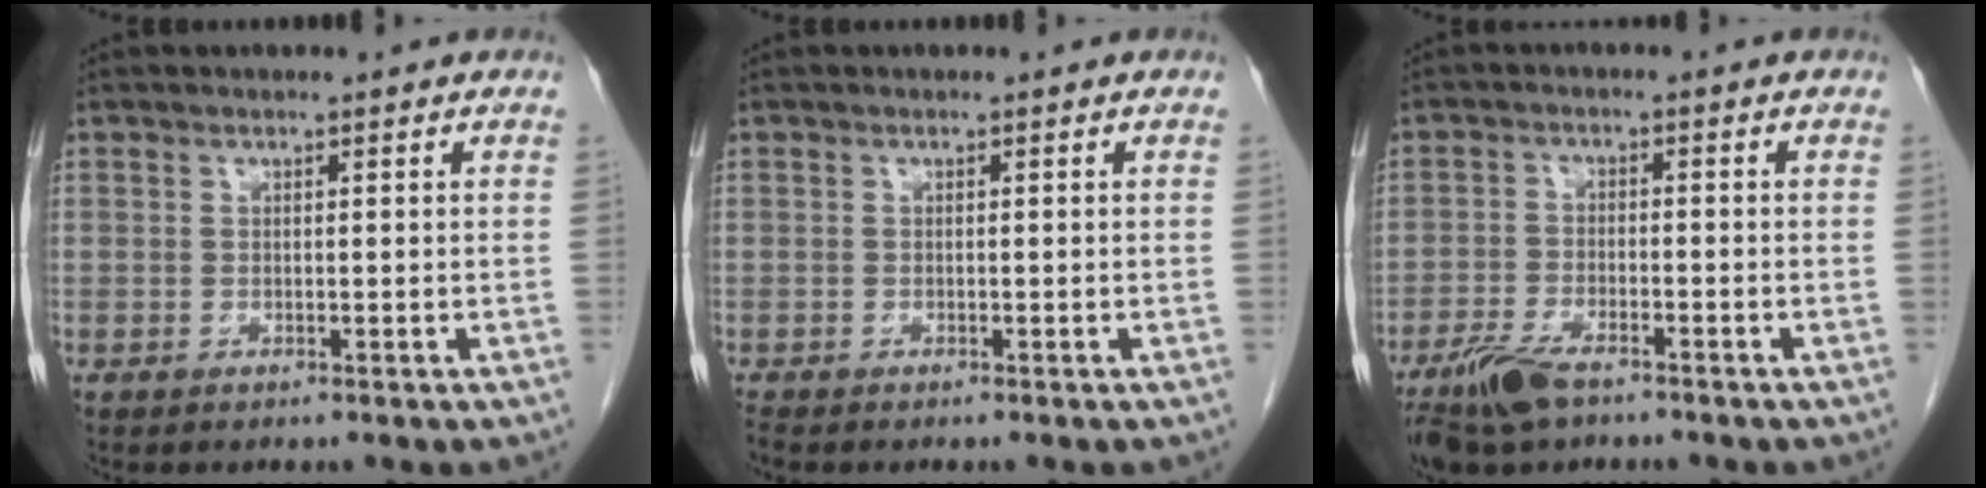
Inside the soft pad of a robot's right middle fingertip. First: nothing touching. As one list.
[{"total": 0.6, "force": [-0.6, 0.0, 0.1], "torque": [-0.013, -0.004, -0.015]}, {"total": 6.8, "force": [-5.0, 2.1, 4.1], "torque": [-0.085, -0.011, -0.090]}]